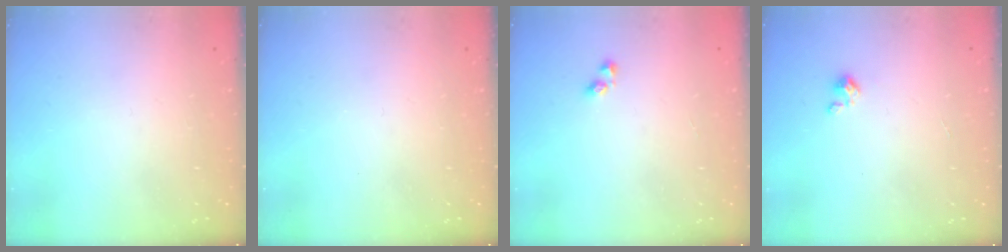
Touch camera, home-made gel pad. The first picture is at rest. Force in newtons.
{"total": 0.0}
{"total": 2.4, "press": 2.1, "slide": 1.2}
{"total": 1.6, "press": 1.6, "slide": 0.4}